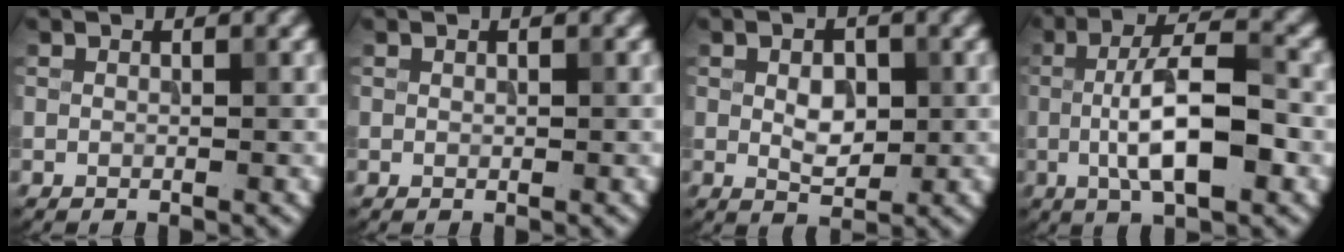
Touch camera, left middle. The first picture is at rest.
{"total": 0.0}
{"total": 3.0, "force": [0.2, 1.8, 2.4], "torque": [-0.041, -0.001, 0.004]}
{"total": 7.7, "force": [-1.0, 2.4, 7.2], "torque": [-0.123, 0.008, -0.022]}